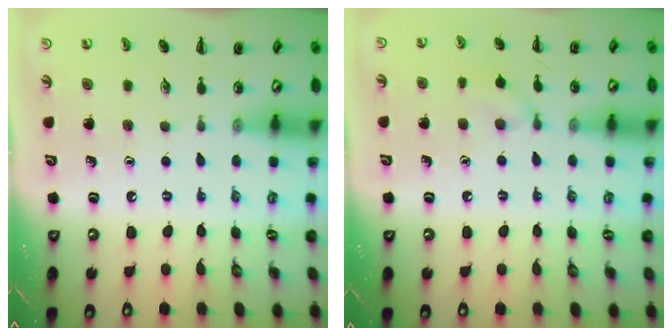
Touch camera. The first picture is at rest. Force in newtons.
{"total": 7.6, "press": 7.4, "slide": 1.9}